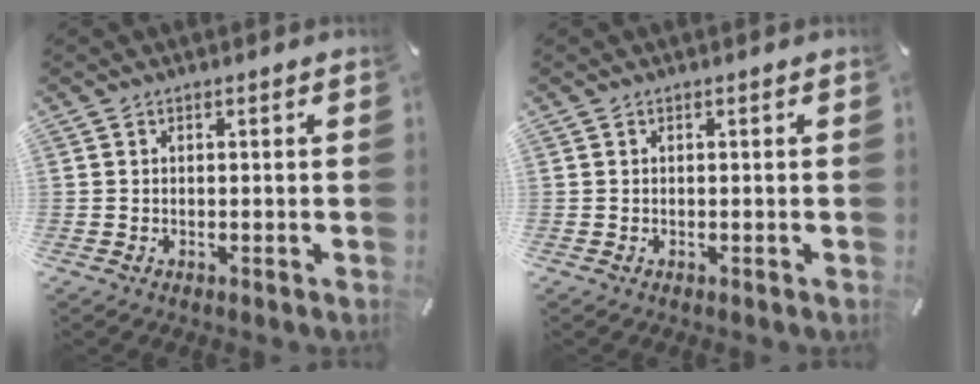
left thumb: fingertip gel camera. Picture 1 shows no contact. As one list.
[{"total": 0.0}]